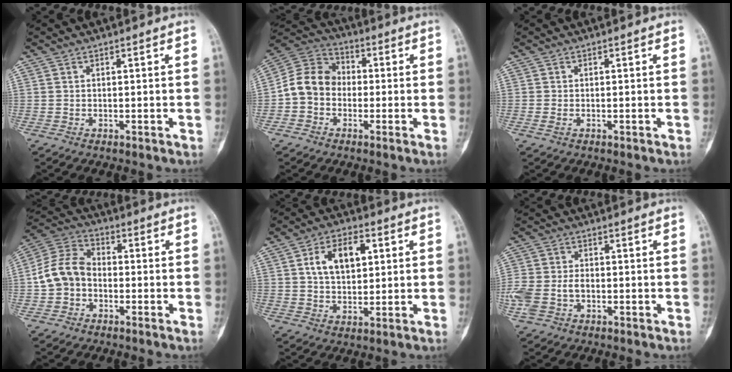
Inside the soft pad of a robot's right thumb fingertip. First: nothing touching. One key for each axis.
{"total": 9.5, "fx": -1.5, "fy": 7.9, "fz": 5.2, "tx": -0.083, "ty": 0.035, "tz": -0.045}
{"total": 0.8, "fx": -0.3, "fy": 0.4, "fz": 0.6, "tx": -0.018, "ty": 0.002, "tz": -0.004}
{"total": 9.2, "fx": -1.7, "fy": 7.1, "fz": 5.7, "tx": -0.104, "ty": 0.036, "tz": -0.047}
{"total": 9.7, "fx": 2.7, "fy": 5.7, "fz": 7.4, "tx": -0.111, "ty": 0.004, "tz": 0.043}
{"total": 8.6, "fx": -2.0, "fy": 6.0, "fz": 5.8, "tx": -0.148, "ty": 0.022, "tz": -0.037}